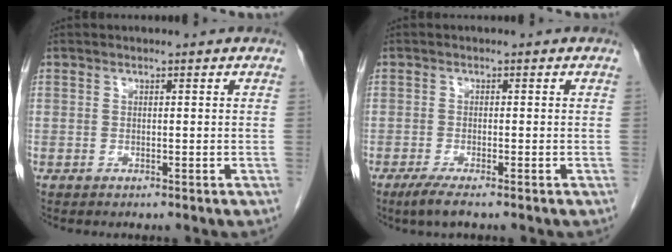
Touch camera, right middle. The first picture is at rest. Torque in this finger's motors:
{"motor_torque": [0.40, -0.29, 0.03, 0.03]}